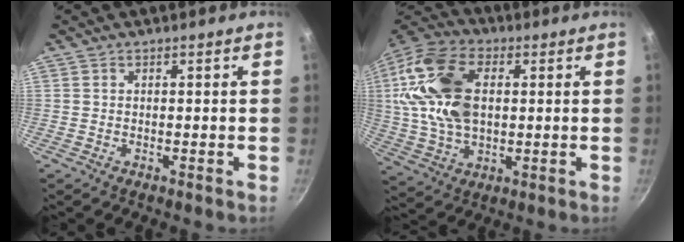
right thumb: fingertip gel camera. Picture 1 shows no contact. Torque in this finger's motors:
{"motor_torque": [2.05, 2.95, 2.13, 0.49, 0.27]}